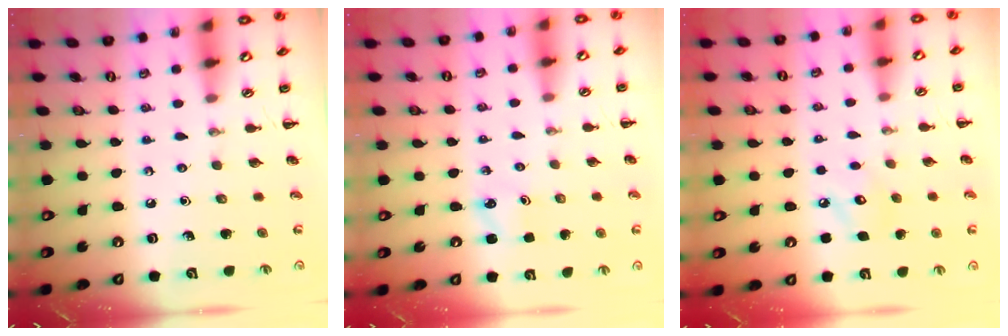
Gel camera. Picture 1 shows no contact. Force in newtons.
{"total": 2.3, "press": 2.2, "slide": 0.7}
{"total": 5.3, "press": 5.2, "slide": 0.6}